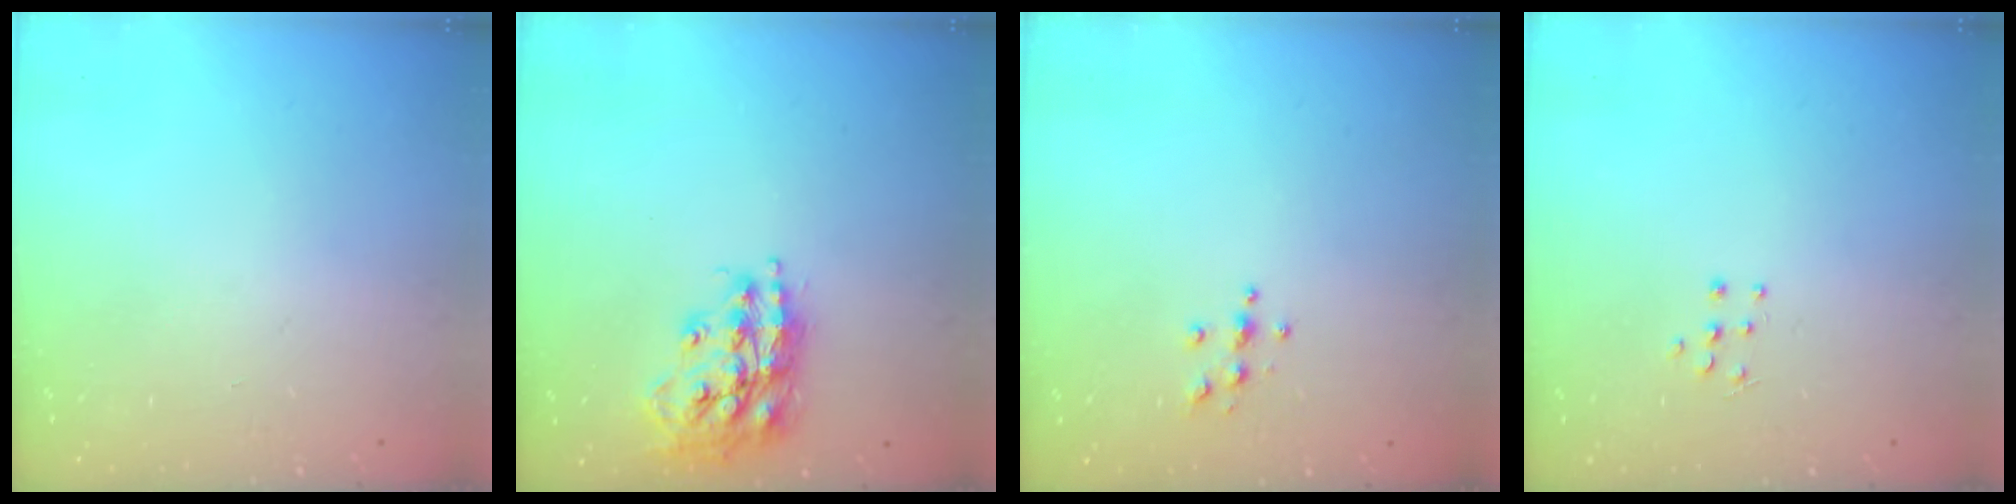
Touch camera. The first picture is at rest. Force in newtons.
{"total": 17.1, "press": 17.0, "slide": 1.5}
{"total": 3.8, "press": 3.8, "slide": 0.4}
{"total": 5.0, "press": 4.9, "slide": 0.5}